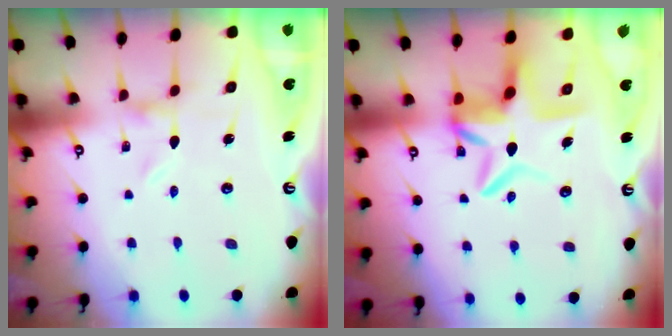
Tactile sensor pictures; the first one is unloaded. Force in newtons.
{"total": 10.3, "press": 10.2, "slide": 1.4}